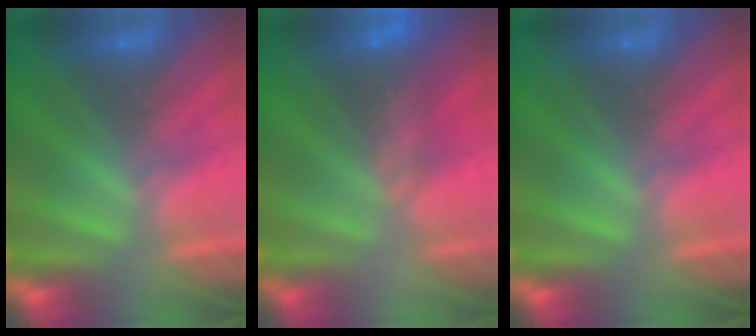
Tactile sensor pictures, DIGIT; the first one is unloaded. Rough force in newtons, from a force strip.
{"total": 7.4}
{"total": 0.0}